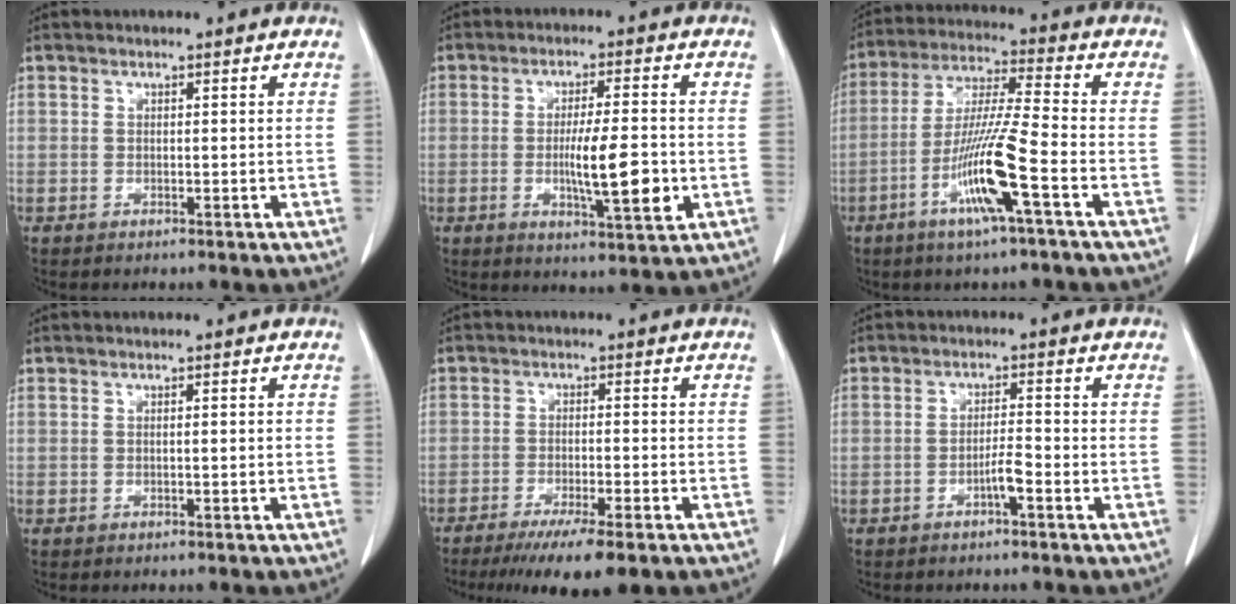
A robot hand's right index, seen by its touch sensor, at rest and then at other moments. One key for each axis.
{"total": 9.4, "fx": -1.7, "fy": 1.2, "fz": 9.2, "tx": -0.148, "ty": -0.011, "tz": -0.028}
{"total": 12.2, "fx": -4.8, "fy": -0.7, "fz": 11.1, "tx": -0.221, "ty": -0.011, "tz": -0.096}
{"total": 0.6, "fx": -0.1, "fy": 0.0, "fz": 0.5, "tx": -0.010, "ty": 0.000, "tz": 0.000}
{"total": 9.8, "fx": -6.9, "fy": 0.6, "fz": 6.9, "tx": -0.101, "ty": -0.021, "tz": -0.103}
{"total": 2.8, "fx": -1.4, "fy": 0.0, "fz": 2.4, "tx": -0.041, "ty": 0.001, "tz": -0.027}